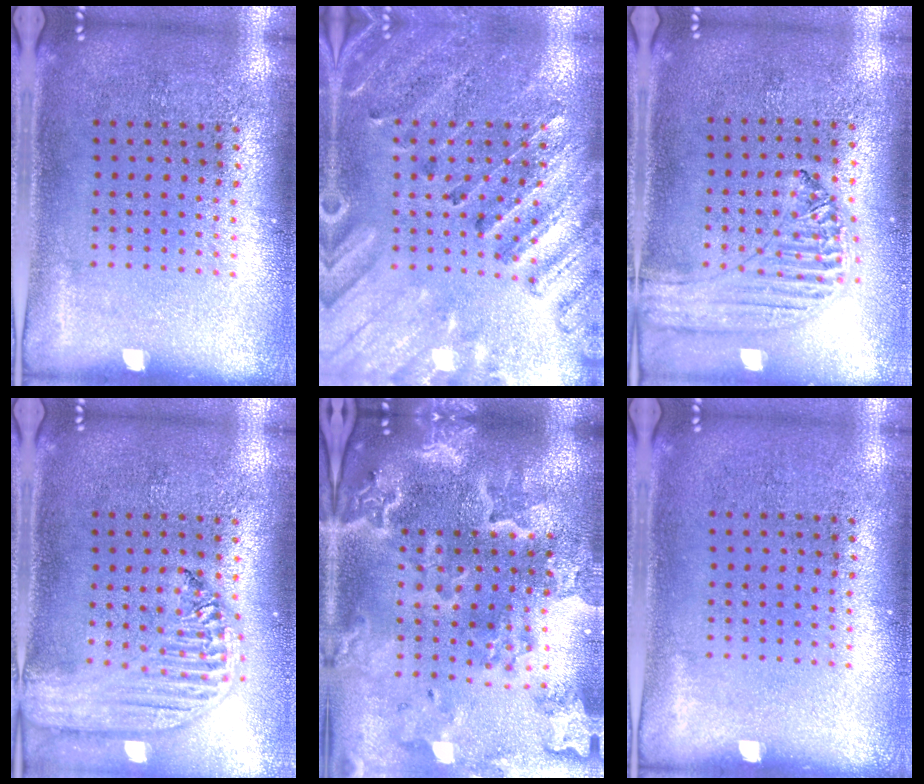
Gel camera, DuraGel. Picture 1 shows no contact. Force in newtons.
{"total": 2.7, "press": 2.6, "slide": 0.8}
{"total": 1.3, "press": 1.3, "slide": 0.1}
{"total": 2.4, "press": 2.1, "slide": 1.3}
{"total": 4.5, "press": 3.7, "slide": 2.6}
{"total": 0.0}